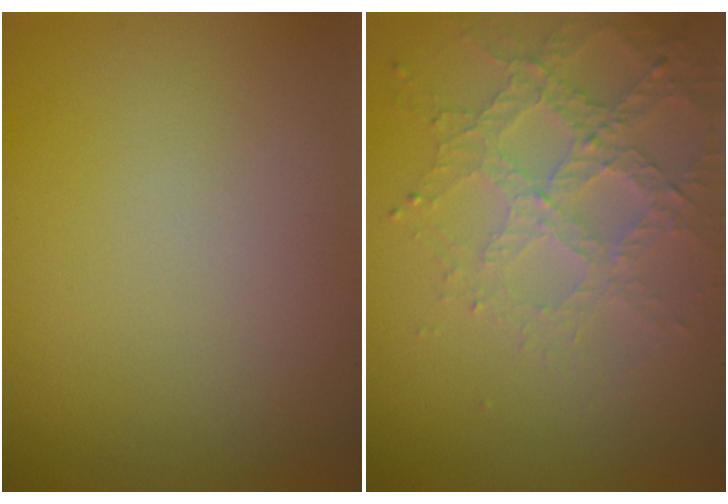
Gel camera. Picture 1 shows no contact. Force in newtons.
{"total": 3.4, "press": 3.4, "slide": 0.6}